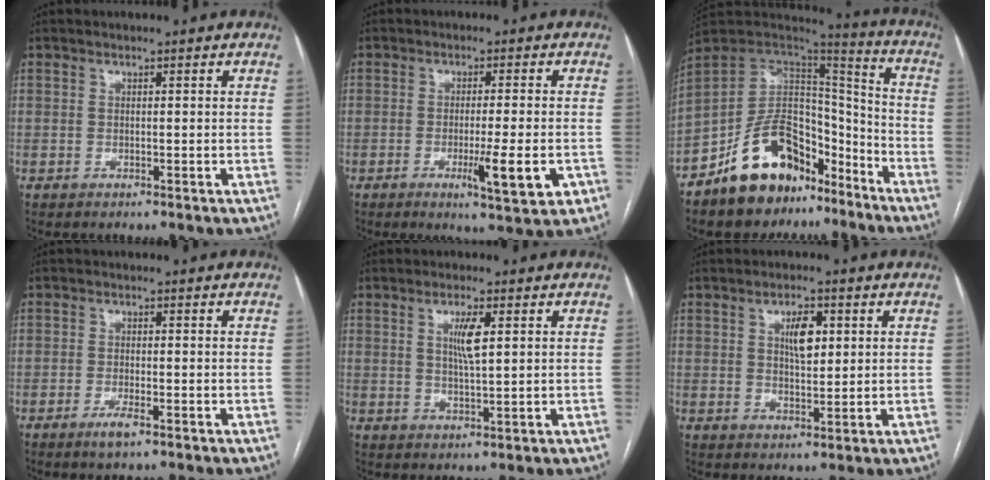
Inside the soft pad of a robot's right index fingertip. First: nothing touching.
{"total": 7.8, "force": [-2.7, 0.6, 7.2], "torque": [-0.106, -0.014, -0.036]}
{"total": 17.0, "force": [-11.1, 9.6, 8.6], "torque": [-0.147, 0.051, -0.185]}
{"total": 2.4, "force": [-1.4, 0.3, 1.9], "torque": [-0.037, -0.002, -0.025]}
{"total": 4.3, "force": [1.4, 0.5, 4.1], "torque": [-0.077, -0.002, 0.025]}
{"total": 4.7, "force": [1.5, 1.8, 4.1], "torque": [-0.068, 0.002, 0.025]}